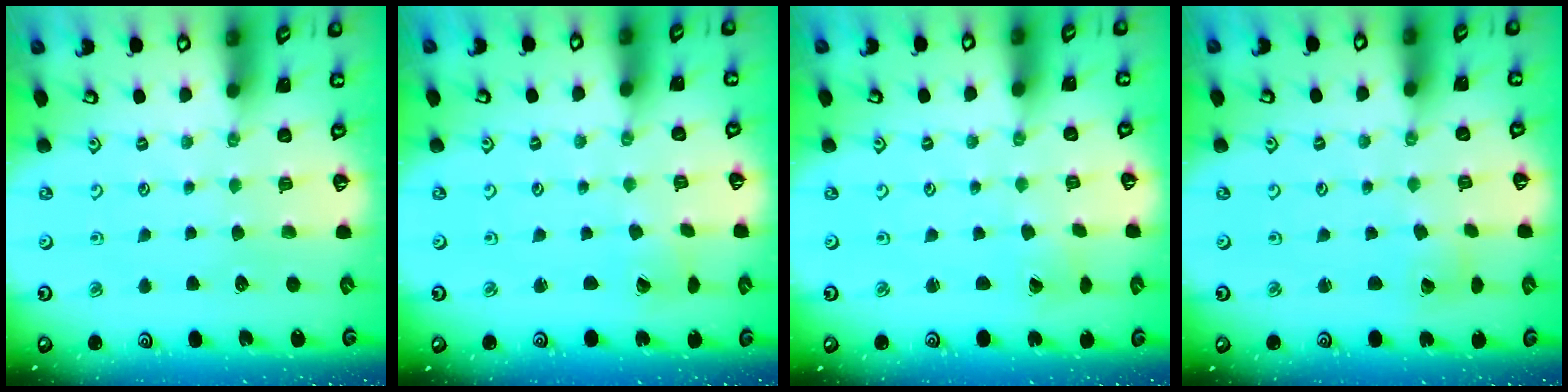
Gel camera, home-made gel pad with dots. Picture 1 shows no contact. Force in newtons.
{"total": 0.8, "press": 0.8, "slide": 0.1}
{"total": 0.6, "press": 0.6, "slide": 0.0}
{"total": 2.7, "press": 2.7, "slide": 0.2}